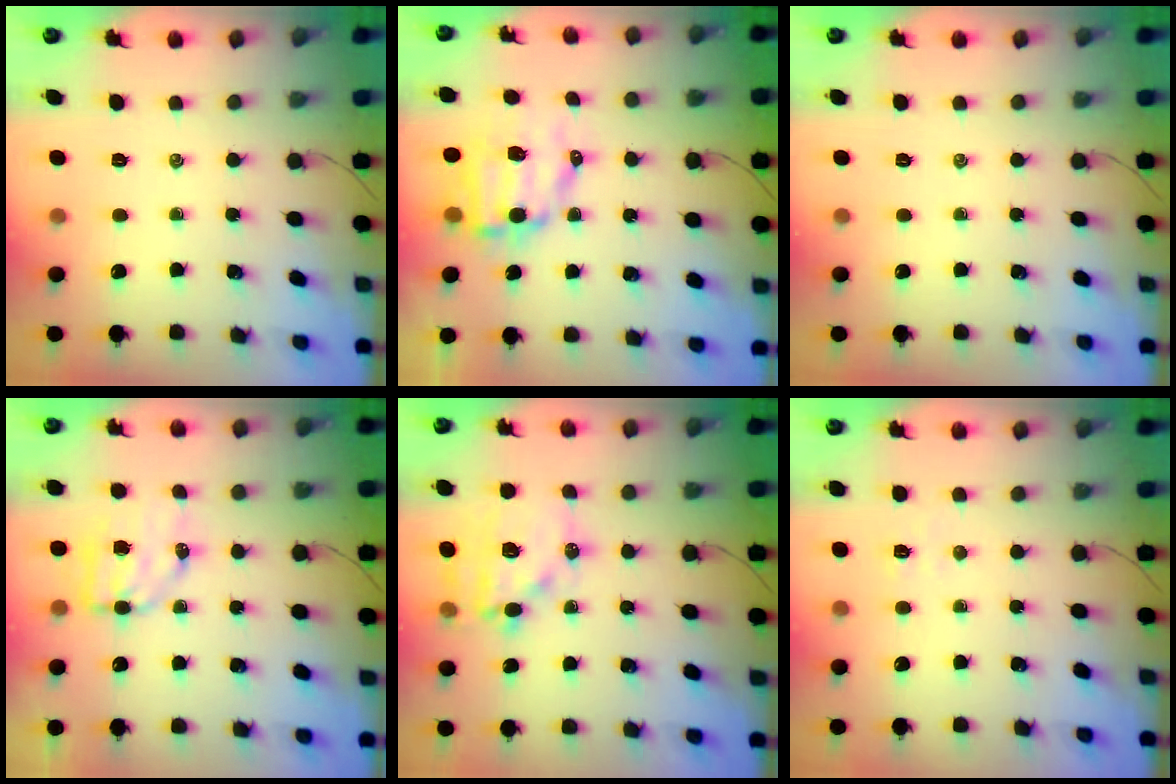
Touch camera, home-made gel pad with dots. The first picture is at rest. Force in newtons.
{"total": 9.9, "press": 9.6, "slide": 2.1}
{"total": 0.0}
{"total": 7.8, "press": 7.8, "slide": 1.1}
{"total": 15.0, "press": 14.6, "slide": 3.4}
{"total": 2.9, "press": 2.8, "slide": 0.9}